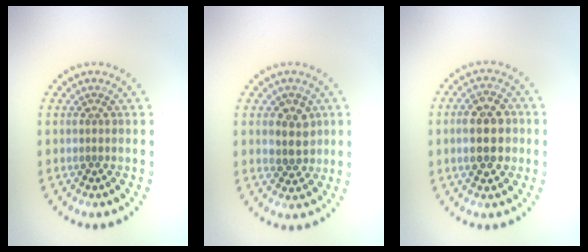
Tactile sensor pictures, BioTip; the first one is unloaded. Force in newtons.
{"total": 2.9, "press": 2.7, "slide": 0.9}
{"total": 5.1, "press": 5.1, "slide": 0.3}